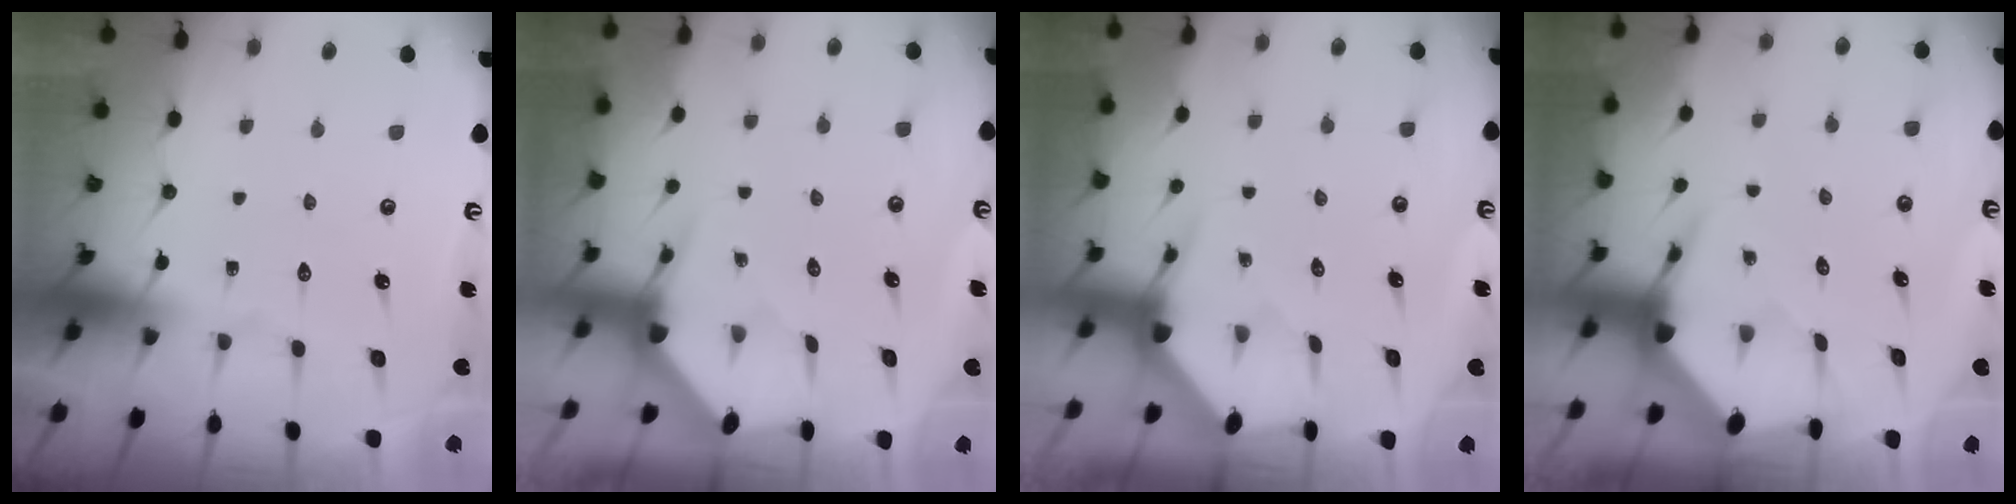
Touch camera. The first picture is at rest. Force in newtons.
{"total": 3.5, "press": 3.5, "slide": 0.3}
{"total": 3.3, "press": 3.3, "slide": 0.1}
{"total": 3.9, "press": 3.9, "slide": 0.5}